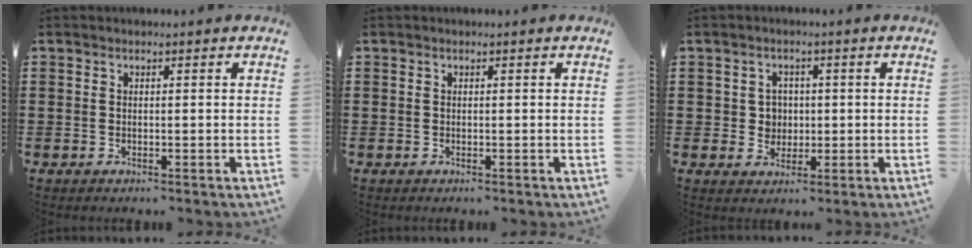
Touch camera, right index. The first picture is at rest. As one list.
[{"total": 0.0}, {"total": 3.5, "force": [0.2, 3.3, 1.2], "torque": [-0.037, 0.010, 0.000]}]